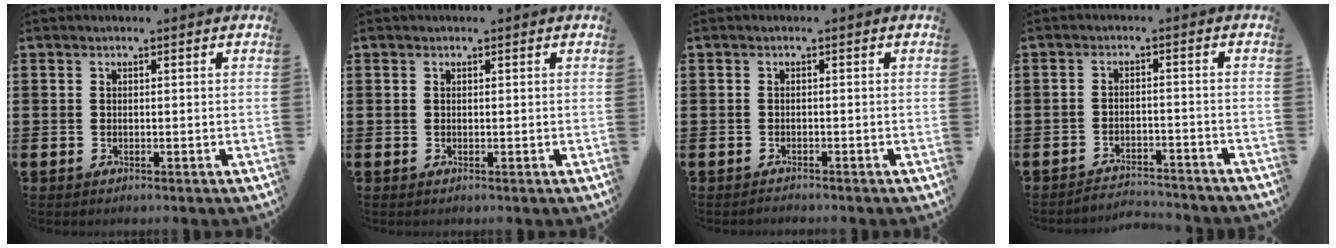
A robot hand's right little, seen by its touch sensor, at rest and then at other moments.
{"total": 0.0}
{"total": 0.6, "force": [-0.6, 0.0, -0.1], "torque": [-0.002, -0.001, -0.014]}
{"total": 2.9, "force": [-2.8, 0.0, -0.2], "torque": [-0.003, 0.003, -0.062]}